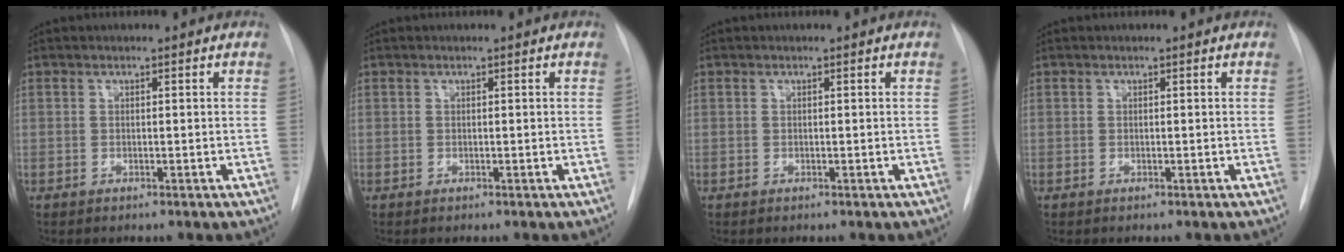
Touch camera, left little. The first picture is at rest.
{"total": 0.0}
{"total": 0.0}
{"total": 0.0}